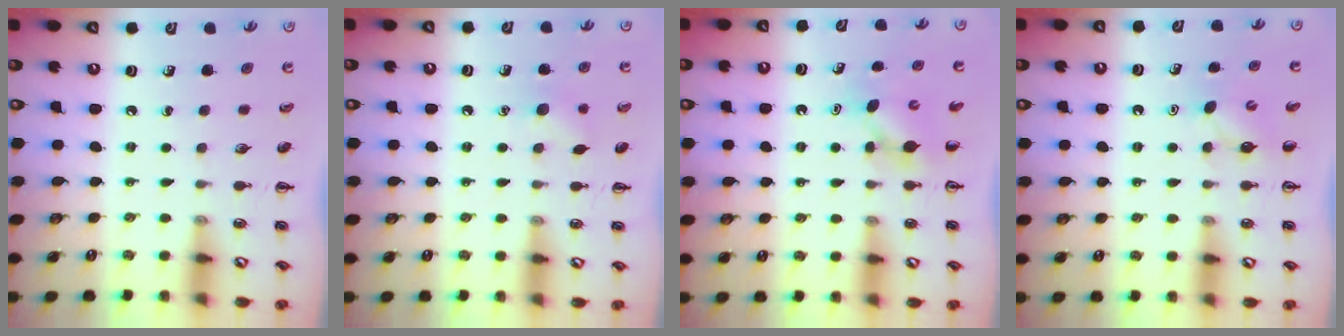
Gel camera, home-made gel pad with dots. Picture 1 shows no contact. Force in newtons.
{"total": 6.7, "press": 6.5, "slide": 1.3}
{"total": 4.1, "press": 4.0, "slide": 1.0}
{"total": 4.0, "press": 3.9, "slide": 0.9}